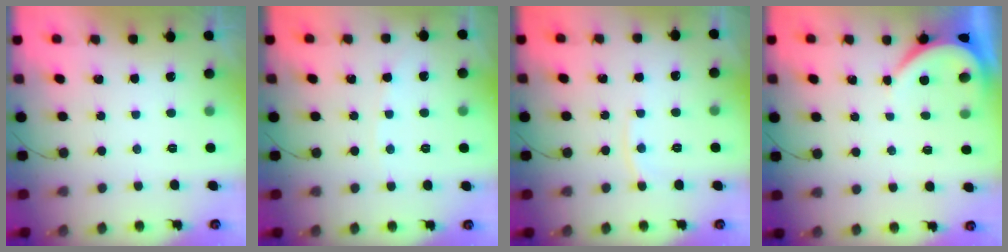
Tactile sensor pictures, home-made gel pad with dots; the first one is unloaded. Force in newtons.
{"total": 1.8, "press": 1.8, "slide": 0.3}
{"total": 4.0, "press": 4.0, "slide": 0.2}
{"total": 3.9, "press": 3.9, "slide": 0.7}